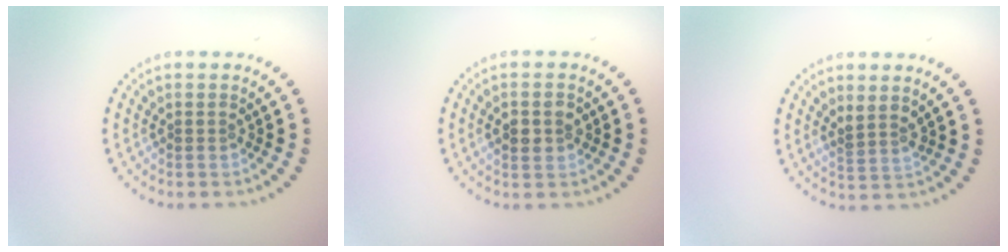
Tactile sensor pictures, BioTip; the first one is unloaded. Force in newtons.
{"total": 2.7, "press": 2.7, "slide": 0.1}
{"total": 1.8, "press": 1.5, "slide": 1.1}